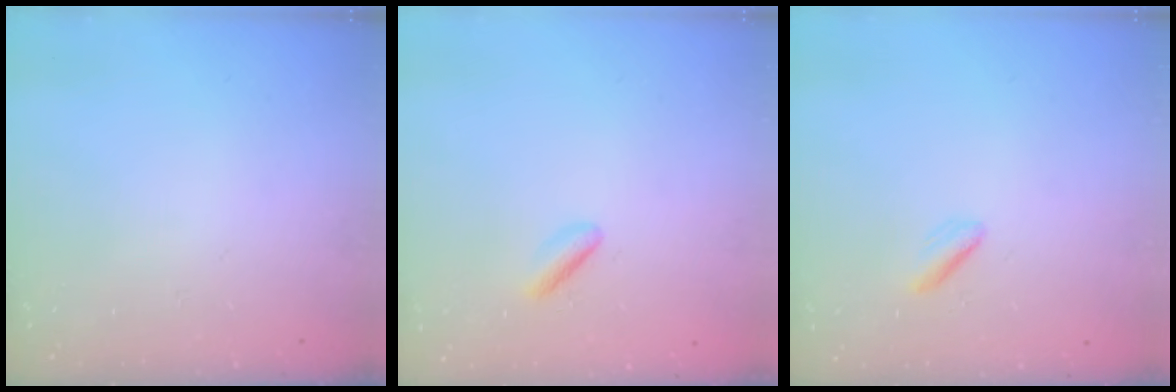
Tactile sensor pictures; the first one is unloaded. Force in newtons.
{"total": 2.1, "press": 1.9, "slide": 0.9}
{"total": 2.0, "press": 2.0, "slide": 0.6}